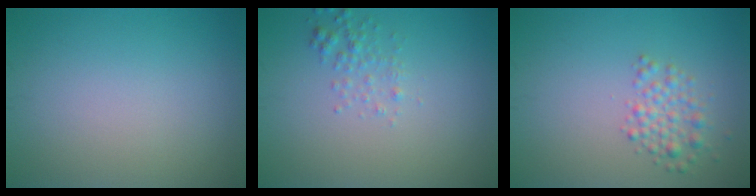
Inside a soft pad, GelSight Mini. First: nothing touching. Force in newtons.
{"total": 1.6, "press": 1.5, "slide": 0.2}
{"total": 2.3, "press": 2.3, "slide": 0.1}